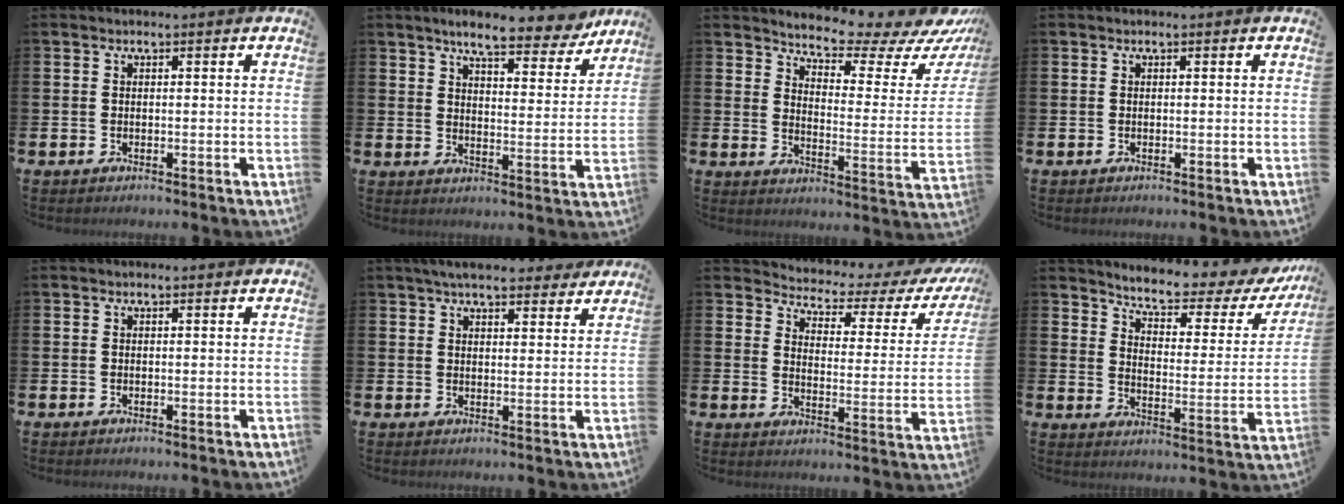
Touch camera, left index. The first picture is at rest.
{"total": 7.9, "force": [7.1, 1.6, 3.1], "torque": [-0.066, -0.036, 0.121]}
{"total": 6.6, "force": [6.4, 0.6, 1.6], "torque": [-0.050, -0.060, 0.105]}
{"total": 0.0}
{"total": 0.0}
{"total": 5.6, "force": [5.1, 1.3, 1.9], "torque": [-0.041, -0.013, 0.092]}
{"total": 3.4, "force": [3.0, 1.4, 0.9], "torque": [-0.036, -0.030, 0.040]}
{"total": 5.7, "force": [5.2, 1.0, 2.1], "torque": [-0.063, -0.042, 0.081]}